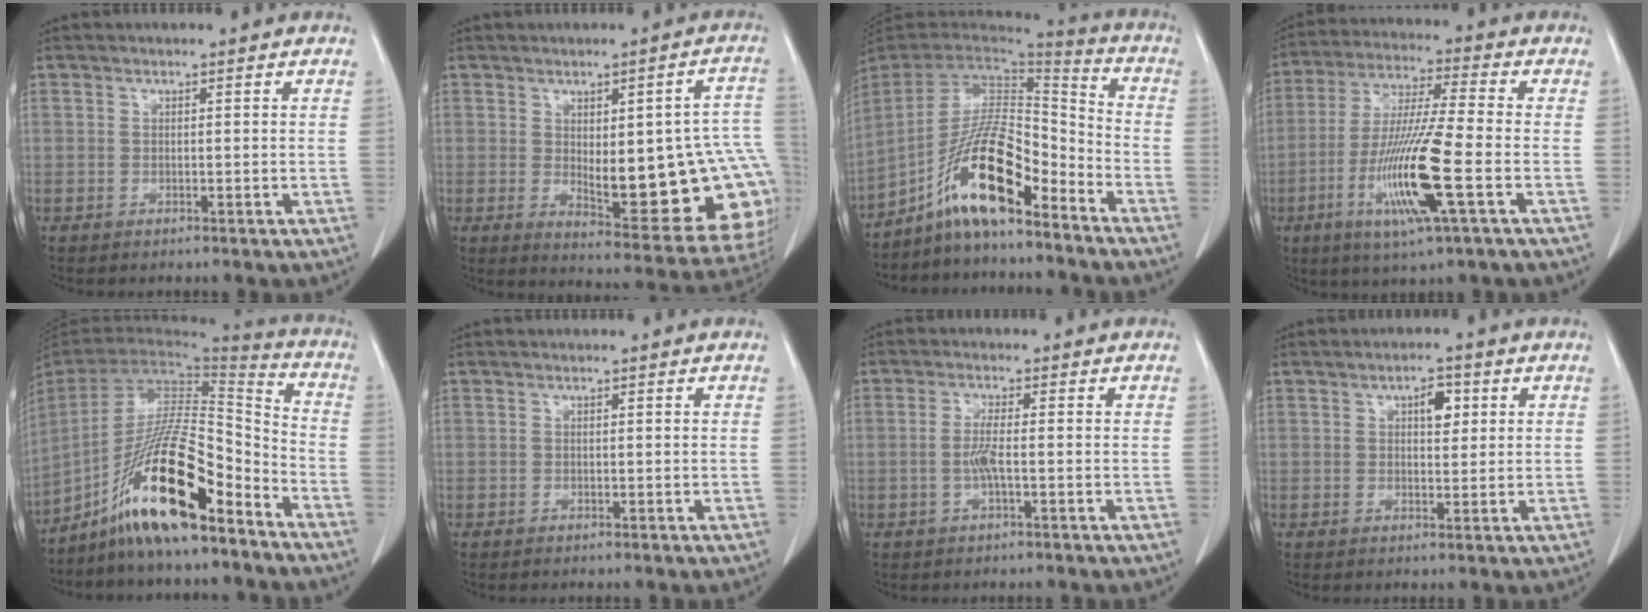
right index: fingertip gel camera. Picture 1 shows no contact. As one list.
[{"total": 20.7, "force": [-1.8, 6.2, 19.7], "torque": [-0.164, 0.017, 0.002]}, {"total": 13.8, "force": [-8.9, 2.7, 10.2], "torque": [-0.192, 0.014, -0.162]}, {"total": 14.8, "force": [-4.7, 0.1, 14.0], "torque": [-0.285, -0.022, -0.092]}, {"total": 18.2, "force": [-12.1, 2.5, 13.3], "torque": [-0.271, -0.004, -0.221]}, {"total": 0.0}, {"total": 2.9, "force": [-0.6, 0.1, 2.9], "torque": [-0.063, -0.002, -0.014]}, {"total": 3.4, "force": [1.2, 1.6, 2.8], "torque": [-0.041, 0.004, 0.017]}]